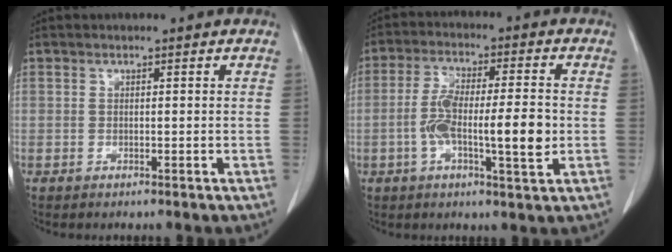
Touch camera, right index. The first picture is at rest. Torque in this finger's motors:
{"motor_torque": [0.21, -0.12, 0.18, 0.10]}